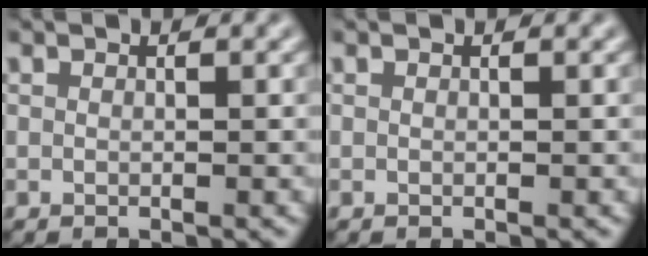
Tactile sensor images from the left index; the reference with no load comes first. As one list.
[{"total": 0.0}]